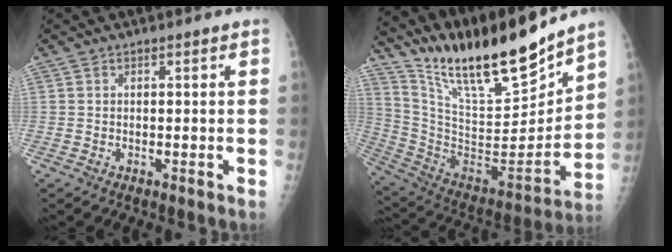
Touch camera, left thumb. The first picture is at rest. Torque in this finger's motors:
{"motor_torque": [1.15, 0.92, 1.40, -1.37, 0.21]}